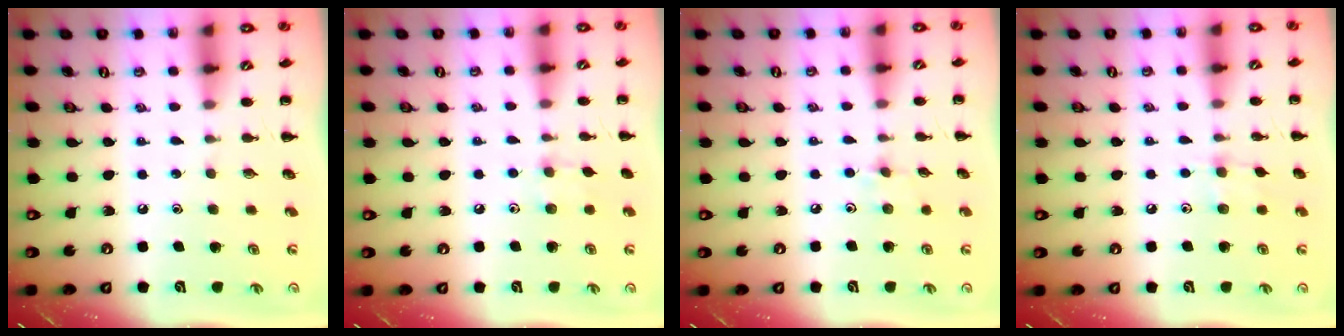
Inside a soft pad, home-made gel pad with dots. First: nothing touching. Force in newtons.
{"total": 5.5, "press": 5.3, "slide": 1.6}
{"total": 4.6, "press": 4.4, "slide": 1.5}
{"total": 5.5, "press": 5.2, "slide": 1.7}